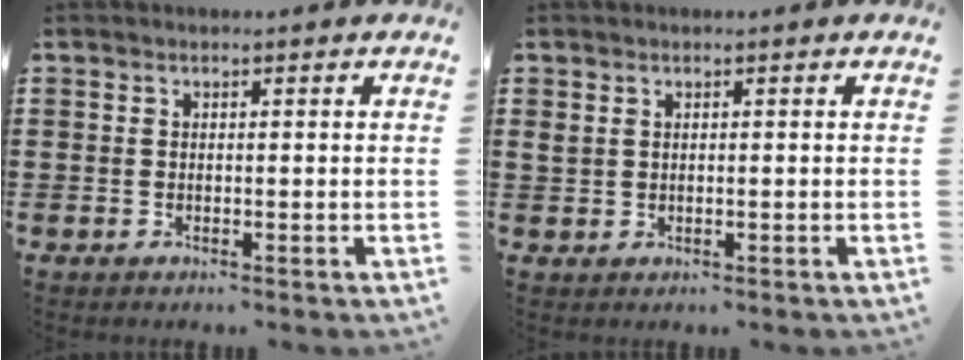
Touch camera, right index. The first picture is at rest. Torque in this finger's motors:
{"motor_torque": [-0.25, 0.33, 0.04, 0.01]}